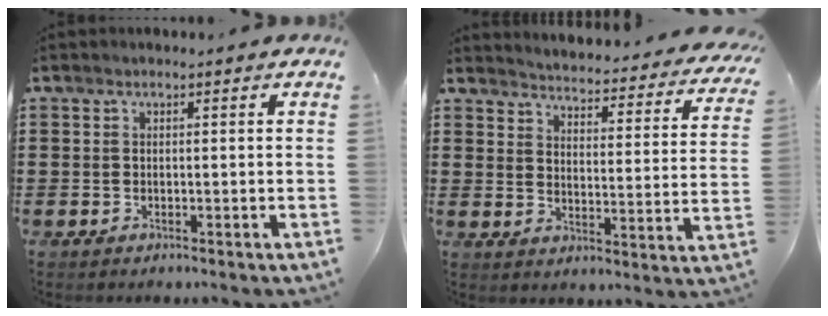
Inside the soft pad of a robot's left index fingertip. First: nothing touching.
{"total": 3.5, "force": [3.4, -0.6, 0.3], "torque": [-0.021, -0.042, 0.049]}